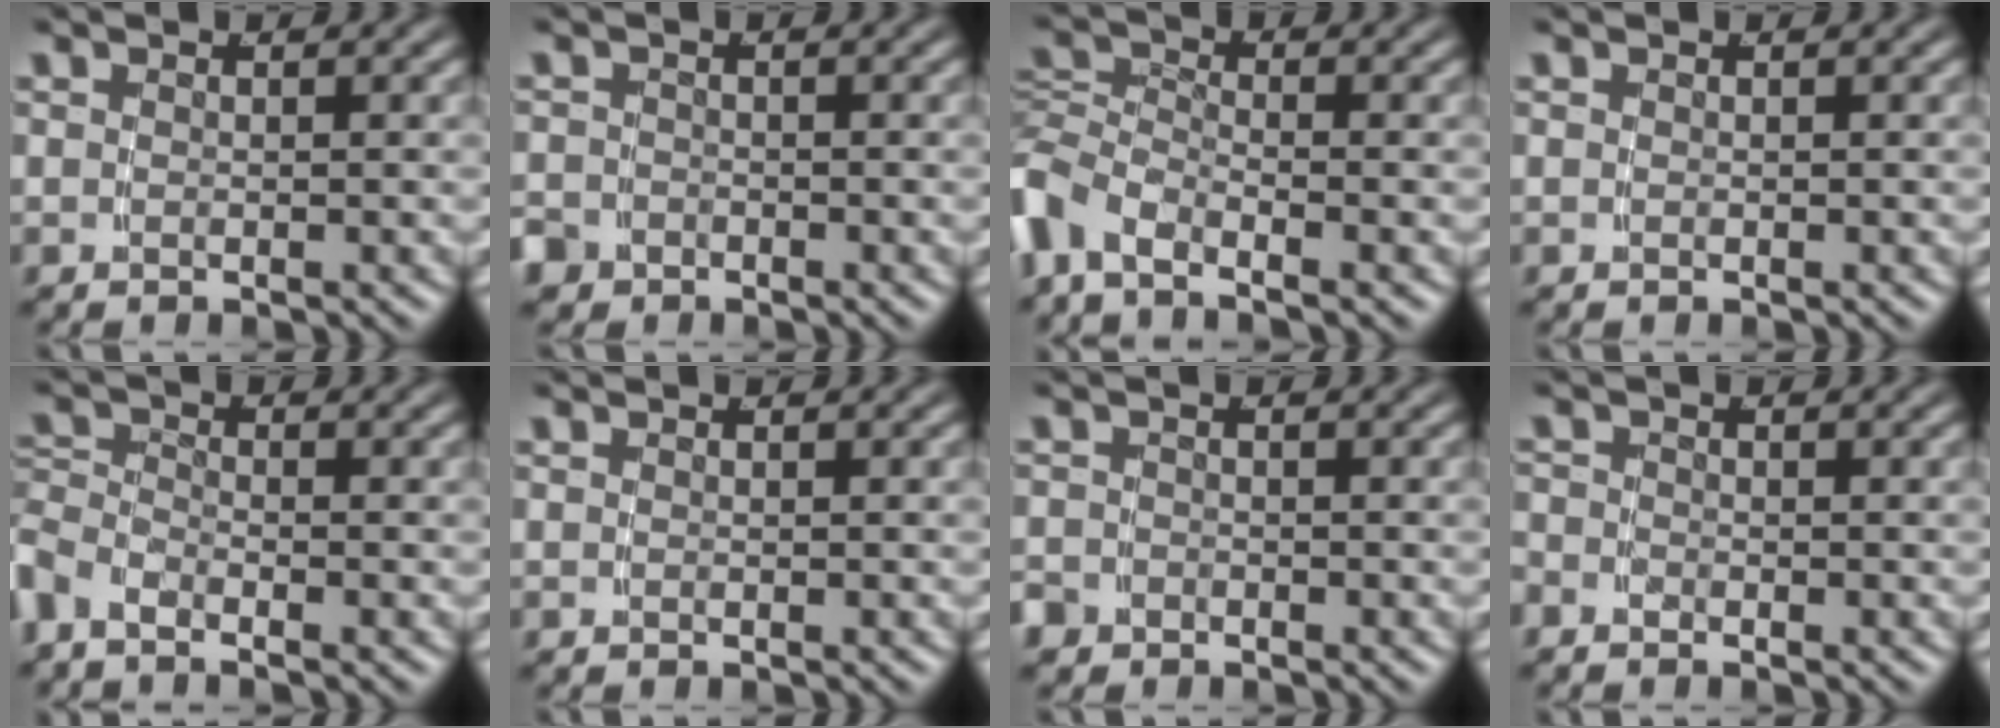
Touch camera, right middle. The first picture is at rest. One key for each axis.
{"total": 2.1, "fx": -1.8, "fy": 1.2, "fz": -0.1, "tx": 0.001, "ty": -0.016, "tz": -0.027}
{"total": 4.4, "fx": -2.5, "fy": 2.7, "fz": 2.5, "tx": -0.077, "ty": -0.024, "tz": -0.038}
{"total": 0.0}
{"total": 2.7, "fx": -1.8, "fy": 1.6, "fz": 1.2, "tx": -0.042, "ty": -0.019, "tz": -0.030}
{"total": 0.0}
{"total": 1.8, "fx": -1.5, "fy": 0.9, "fz": -0.1, "tx": 0.003, "ty": -0.014, "tz": -0.023}
{"total": 1.2, "fx": -1.0, "fy": 0.6, "fz": 0.1, "tx": -0.007, "ty": -0.008, "tz": -0.018}